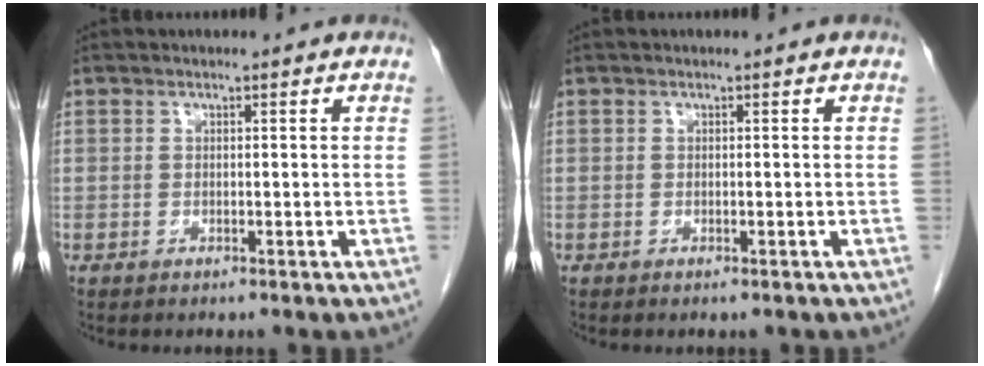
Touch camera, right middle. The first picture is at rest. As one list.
[{"total": 0.5, "force": [-0.4, 0.1, 0.3], "torque": [-0.009, -0.003, -0.003]}]